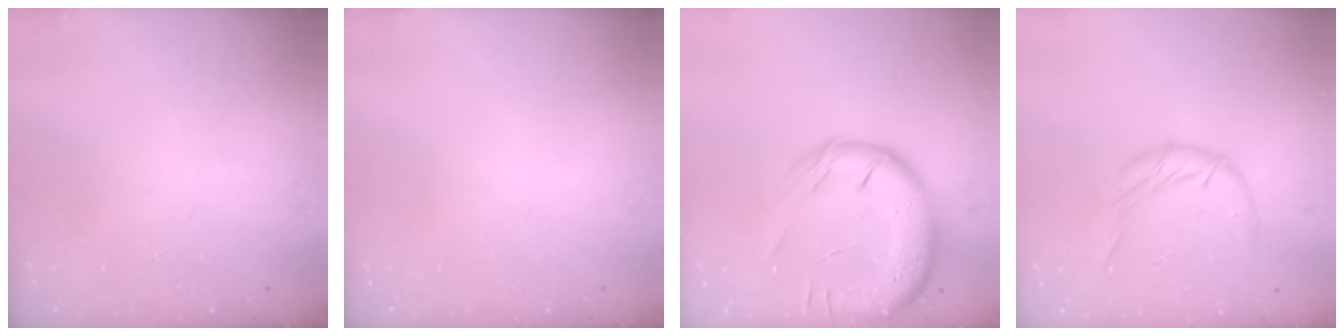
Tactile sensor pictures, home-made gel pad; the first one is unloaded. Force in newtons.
{"total": 0.0}
{"total": 17.3, "press": 16.9, "slide": 3.5}
{"total": 9.5, "press": 9.4, "slide": 1.1}